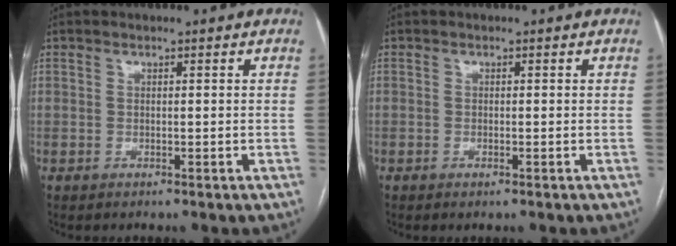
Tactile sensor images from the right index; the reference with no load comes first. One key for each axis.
{"total": 0.5, "fx": -0.3, "fy": 0.1, "fz": 0.4, "tx": -0.010, "ty": -0.003, "tz": -0.002}